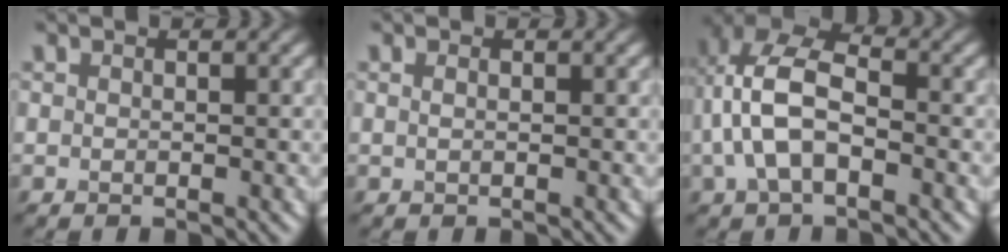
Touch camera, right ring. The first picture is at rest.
{"total": 0.6, "force": [0.3, 0.3, 0.5], "torque": [-0.006, -0.009, 0.004]}
{"total": 7.0, "force": [-0.7, 3.9, 5.7], "torque": [-0.124, 0.019, -0.023]}